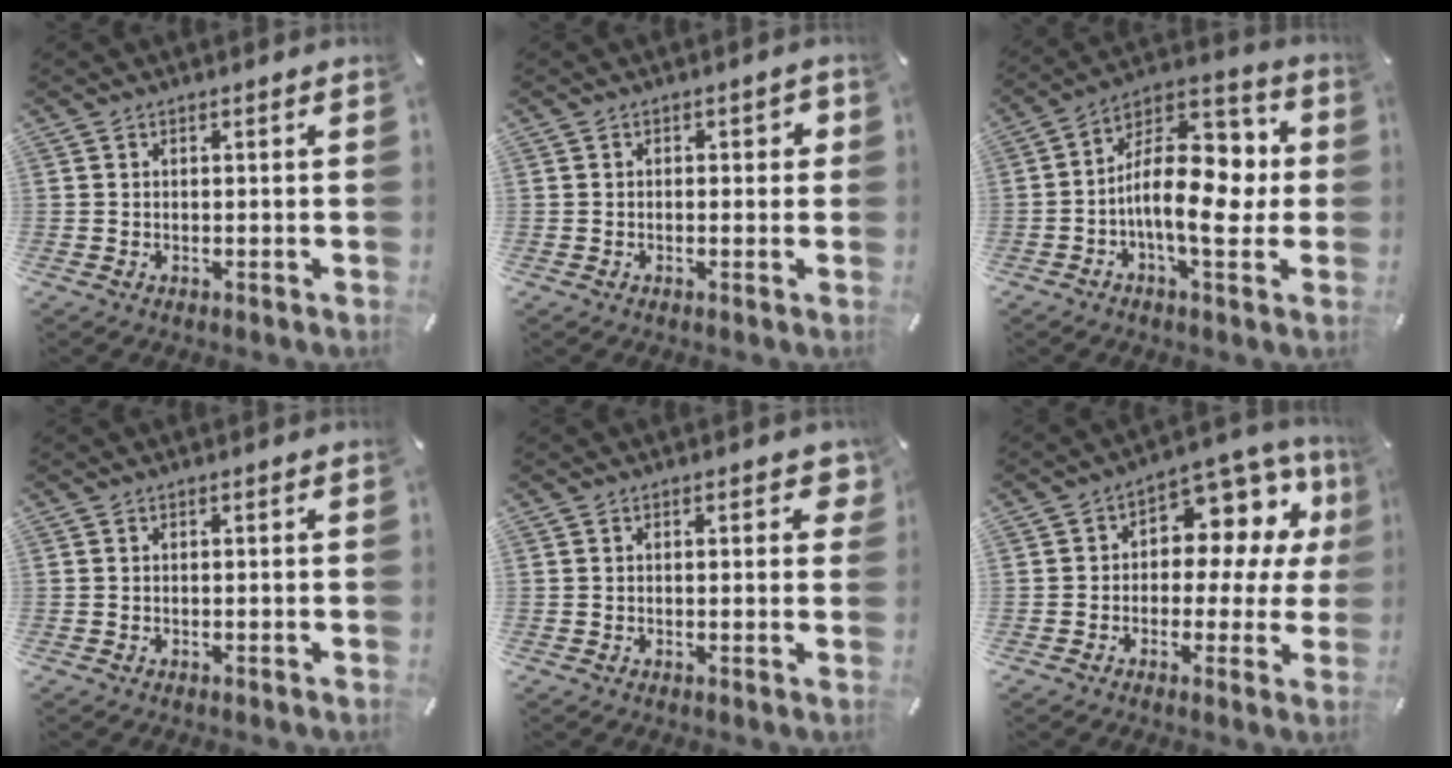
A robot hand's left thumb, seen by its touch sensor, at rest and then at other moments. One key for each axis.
{"total": 2.0, "fx": -0.4, "fy": 1.0, "fz": 1.7, "tx": -0.023, "ty": 0.005, "tz": -0.011}
{"total": 18.1, "fx": -1.4, "fy": 9.8, "fz": 15.2, "tx": -0.234, "ty": -0.004, "tz": -0.018}
{"total": 0.0}
{"total": 3.3, "fx": 1.2, "fy": 1.4, "fz": 2.7, "tx": -0.034, "ty": -0.002, "tz": 0.013}
{"total": 10.0, "fx": 2.9, "fy": 7.0, "fz": 6.6, "tx": -0.083, "ty": -0.032, "tz": 0.050}